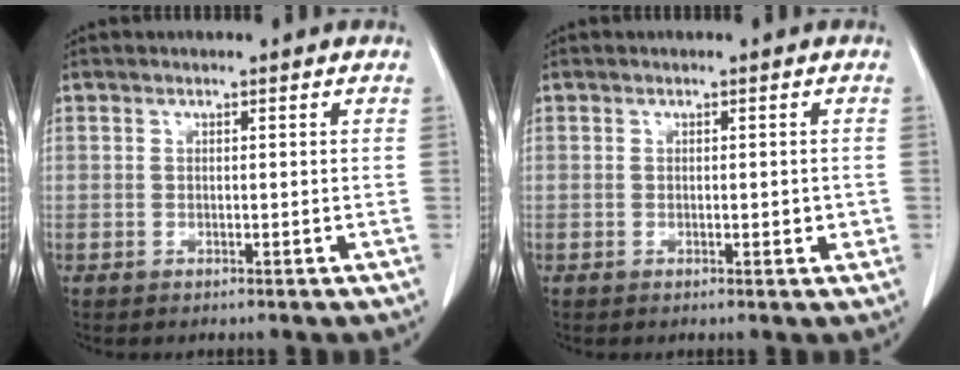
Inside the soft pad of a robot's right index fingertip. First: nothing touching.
{"total": 1.6, "force": [-0.1, 0.8, 1.4], "torque": [-0.015, 0.001, 0.001]}